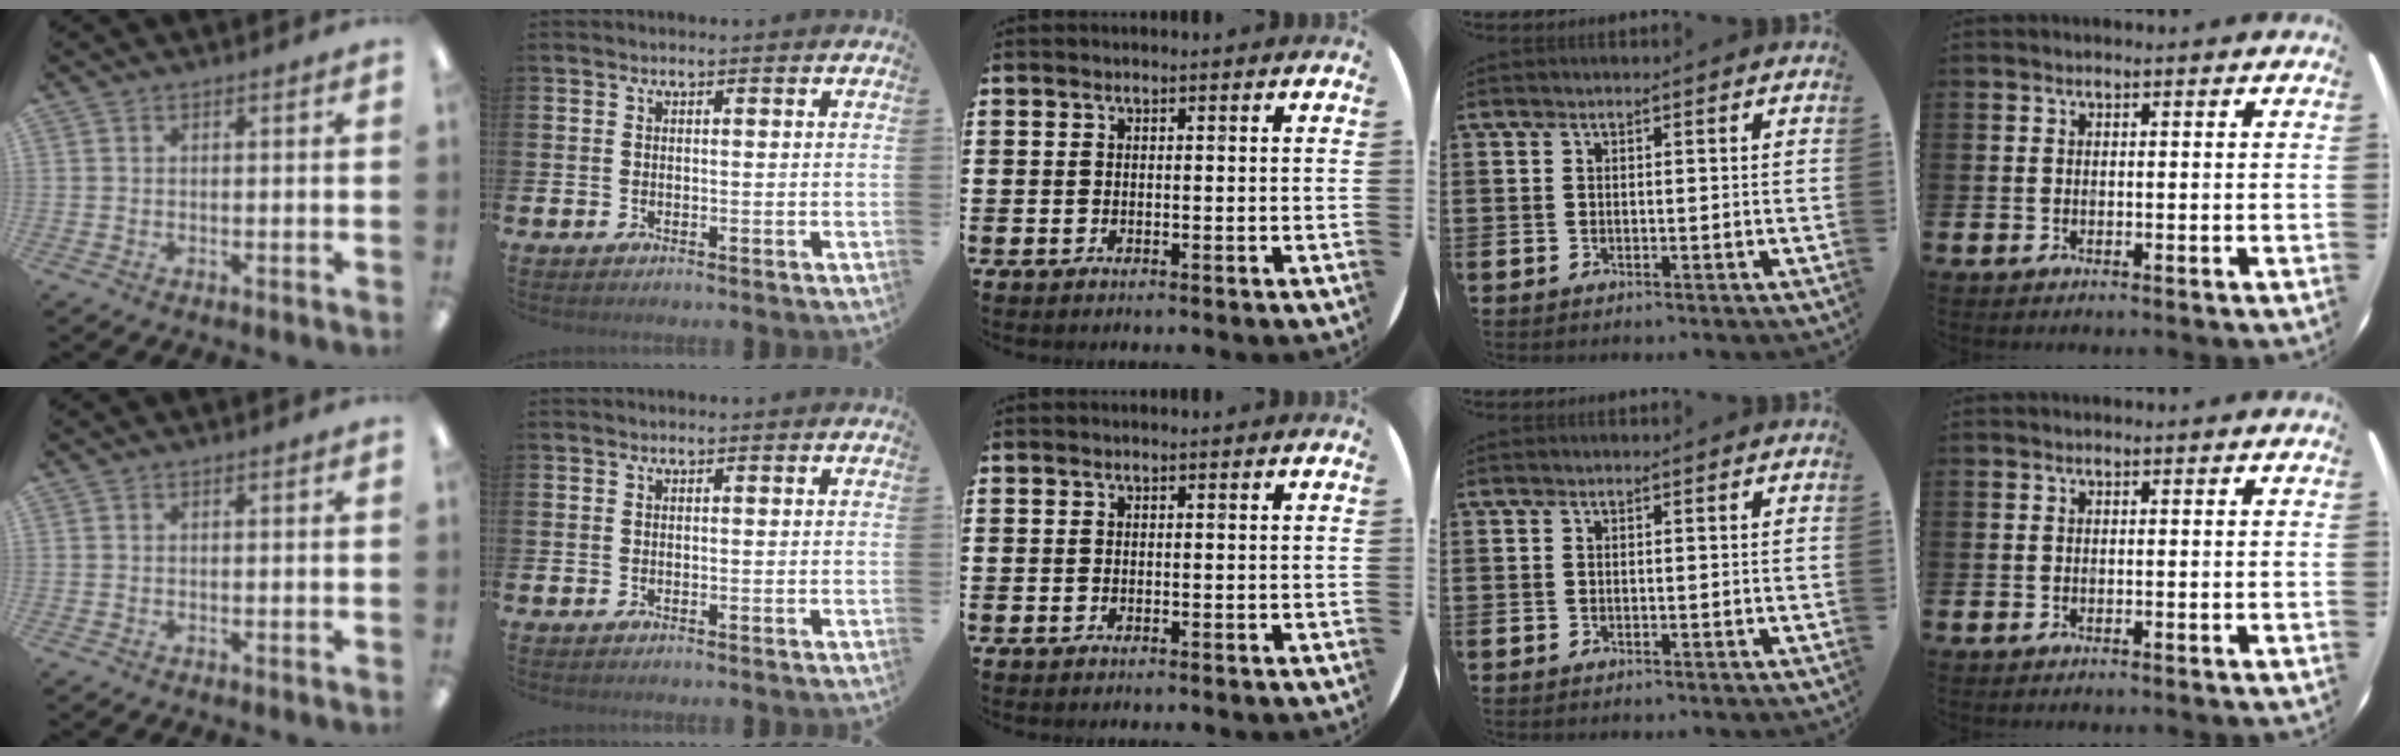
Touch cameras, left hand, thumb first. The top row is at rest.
{}